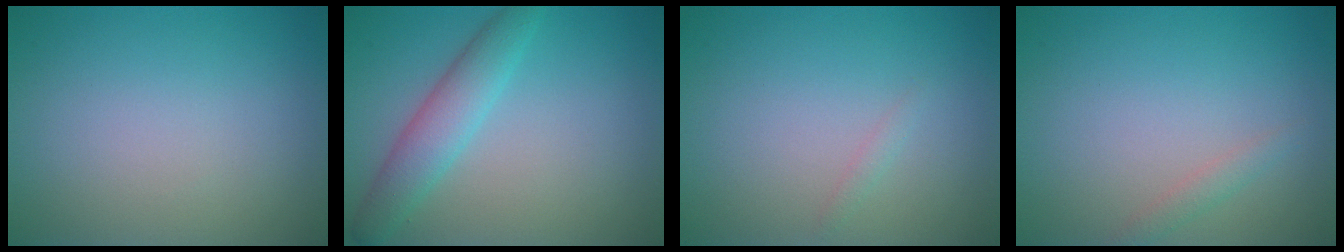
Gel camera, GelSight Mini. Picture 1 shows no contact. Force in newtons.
{"total": 3.6, "press": 3.6, "slide": 0.0}
{"total": 0.7, "press": 0.7, "slide": 0.0}
{"total": 1.0, "press": 1.0, "slide": 0.1}